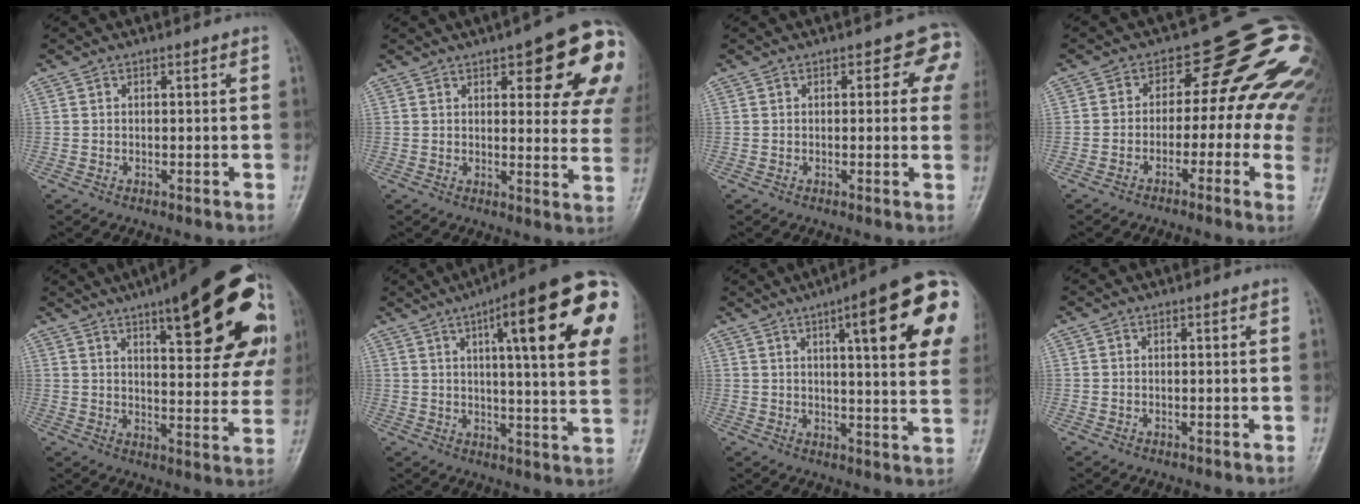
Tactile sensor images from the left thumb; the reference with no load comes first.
{"total": 18.9, "force": [8.1, 6.1, 16.0], "torque": [-0.164, -0.025, 0.094]}
{"total": 5.3, "force": [2.1, 3.1, 3.7], "torque": [0.007, -0.001, 0.012]}
{"total": 15.6, "force": [0.4, 9.4, 12.4], "torque": [-0.107, 0.039, -0.007]}
{"total": 27.9, "force": [12.5, 8.9, 23.3], "torque": [-0.259, -0.004, 0.172]}
{"total": 24.5, "force": [8.7, 4.7, 22.4], "torque": [-0.263, -0.004, 0.112]}
{"total": 21.4, "force": [7.9, 4.4, 19.4], "torque": [-0.224, -0.011, 0.097]}
{"total": 0.0}